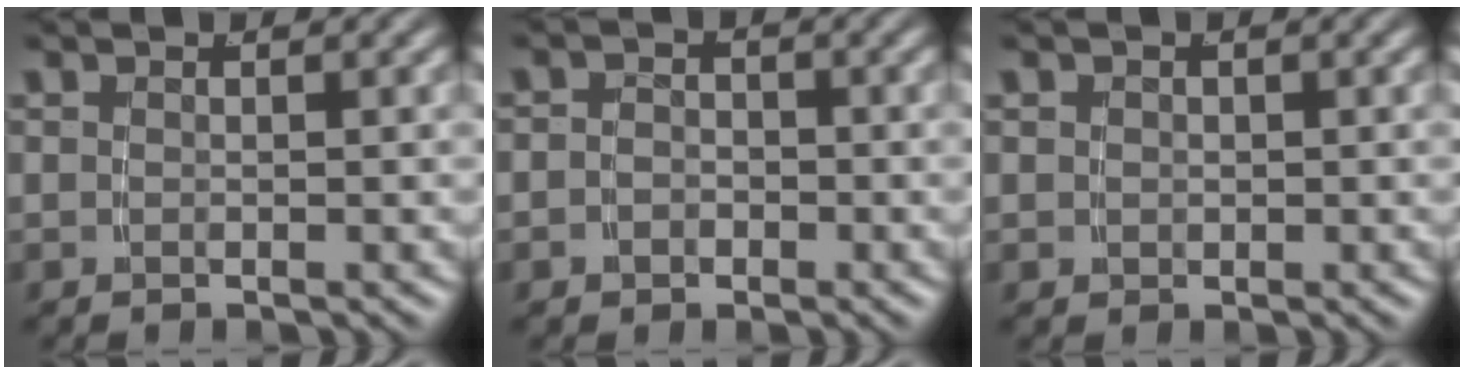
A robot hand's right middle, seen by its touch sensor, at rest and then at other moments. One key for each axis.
{"total": 2.0, "fx": -1.0, "fy": 1.6, "fz": 0.4, "tx": -0.008, "ty": -0.011, "tz": -0.018}
{"total": 1.2, "fx": 0.2, "fy": 1.1, "fz": 0.3, "tx": -0.012, "ty": -0.010, "tz": 0.010}